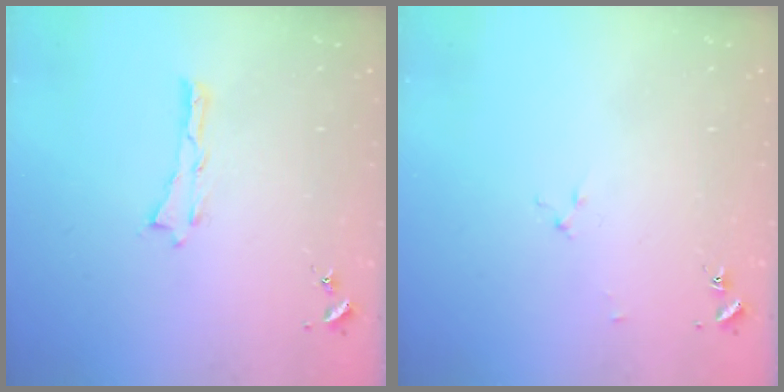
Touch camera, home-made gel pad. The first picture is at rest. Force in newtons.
{"total": 1.6, "press": 1.6, "slide": 0.2}